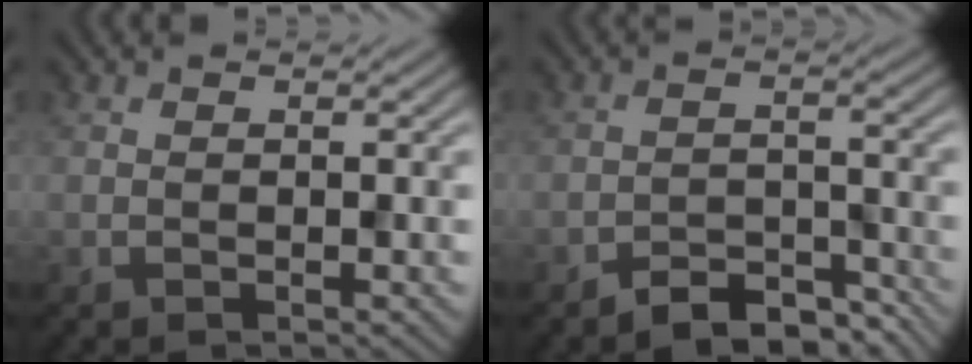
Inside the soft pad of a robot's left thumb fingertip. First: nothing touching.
{"total": 5.0, "force": [-4.2, 1.8, 2.1], "torque": [-0.029, 0.001, -0.071]}